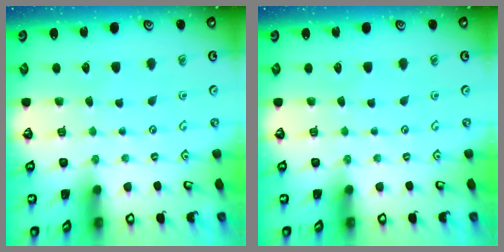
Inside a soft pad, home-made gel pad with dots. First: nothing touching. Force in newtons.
{"total": 0.0}